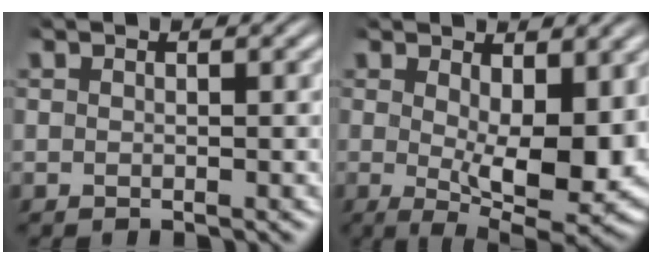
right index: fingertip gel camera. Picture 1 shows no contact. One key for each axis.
{"total": 7.1, "fx": 0.7, "fy": 2.1, "fz": 6.7, "tx": -0.093, "ty": -0.024, "tz": 0.015}